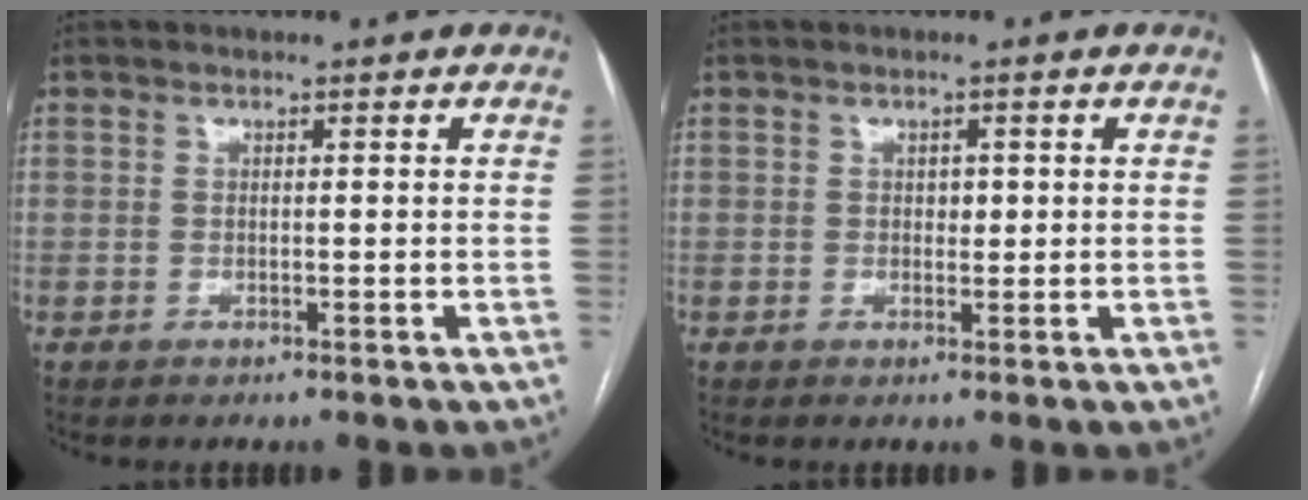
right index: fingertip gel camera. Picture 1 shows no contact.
{"total": 1.3, "force": [0.2, 0.9, 0.9], "torque": [-0.010, 0.002, 0.004]}